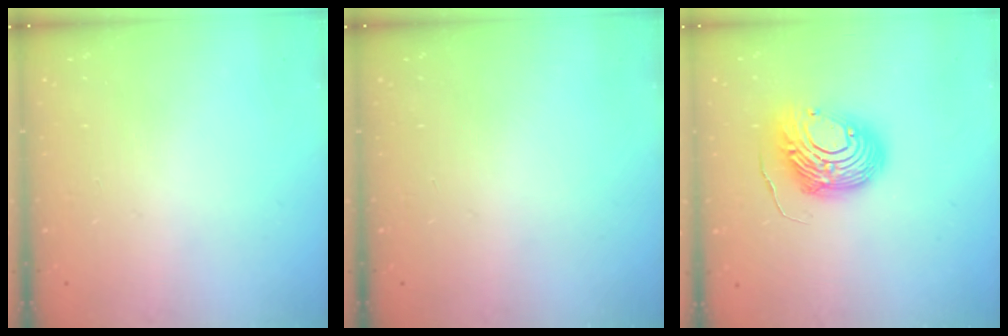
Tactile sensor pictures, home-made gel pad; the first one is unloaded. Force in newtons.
{"total": 0.0}
{"total": 14.0, "press": 14.0, "slide": 1.1}